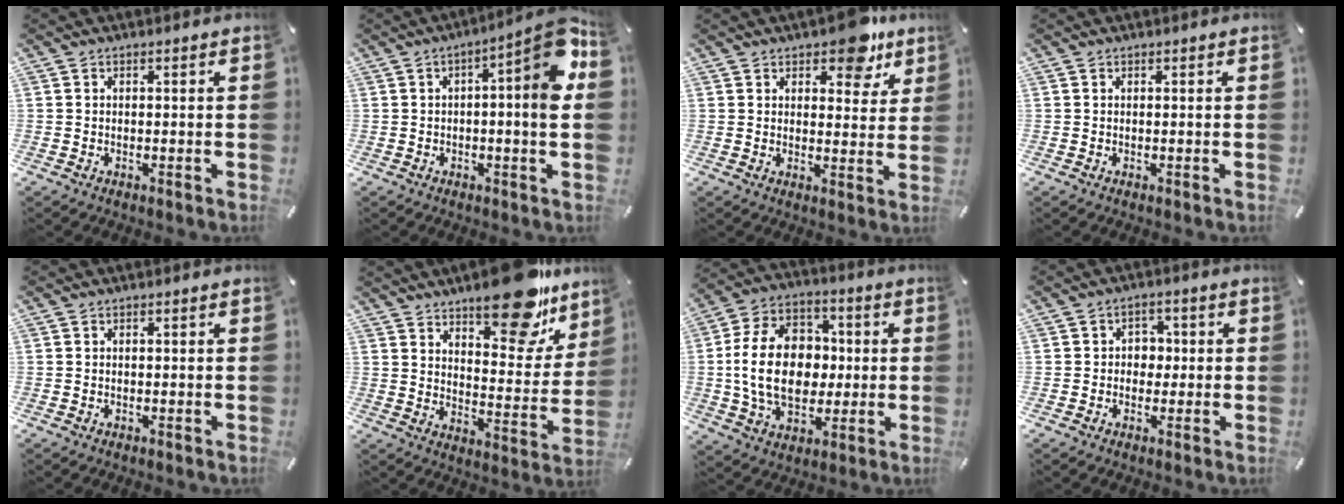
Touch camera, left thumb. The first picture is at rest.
{"total": 11.0, "force": [2.5, 1.2, 10.6], "torque": [-0.136, -0.035, 0.031]}
{"total": 9.3, "force": [6.8, 4.5, 4.5], "torque": [-0.036, -0.046, 0.114]}
{"total": 0.0}
{"total": 0.5, "force": [-0.1, 0.3, 0.4], "torque": [-0.008, 0.000, -0.003]}
{"total": 18.8, "force": [14.2, 7.3, 10.0], "torque": [-0.122, -0.108, 0.235]}
{"total": 18.5, "force": [-0.4, 13.9, 12.2], "torque": [-0.253, 0.013, -0.009]}
{"total": 4.4, "force": [-0.6, 4.0, 1.8], "torque": [-0.026, 0.008, -0.016]}